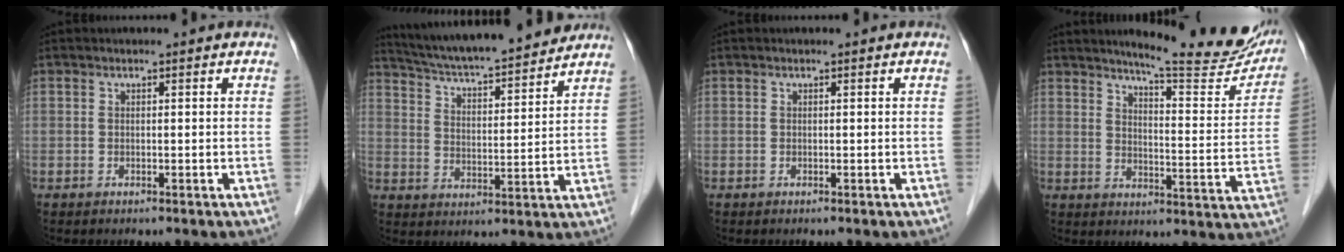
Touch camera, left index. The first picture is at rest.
{"total": 17.5, "force": [15.9, 1.2, 7.0], "torque": [-0.119, 0.013, 0.245]}
{"total": 0.0}
{"total": 18.7, "force": [16.6, 1.9, 8.4], "torque": [-0.103, -0.062, 0.198]}